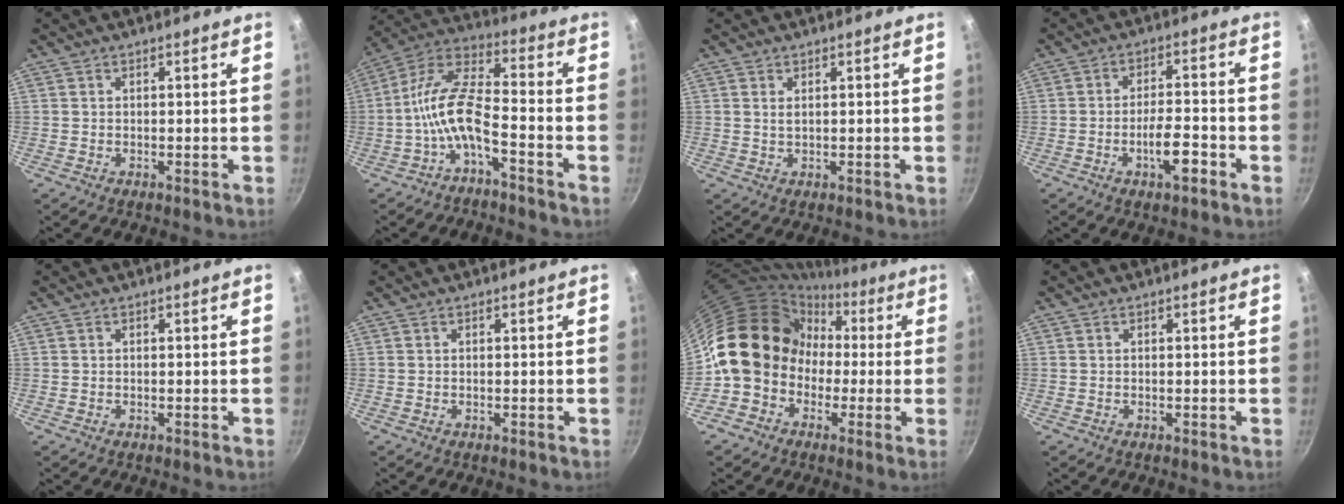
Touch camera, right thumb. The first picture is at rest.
{"total": 11.0, "force": [-4.6, 3.9, 9.3], "torque": [-0.197, 0.054, -0.099]}
{"total": 1.3, "force": [0.4, 0.6, 1.1], "torque": [-0.020, 0.000, 0.008]}
{"total": 6.9, "force": [-3.1, 2.2, 5.7], "torque": [-0.084, 0.024, -0.053]}
{"total": 0.0}
{"total": 0.0}
{"total": 16.3, "force": [-1.3, 14.1, 8.2], "torque": [-0.094, 0.056, -0.035]}
{"total": 0.0}